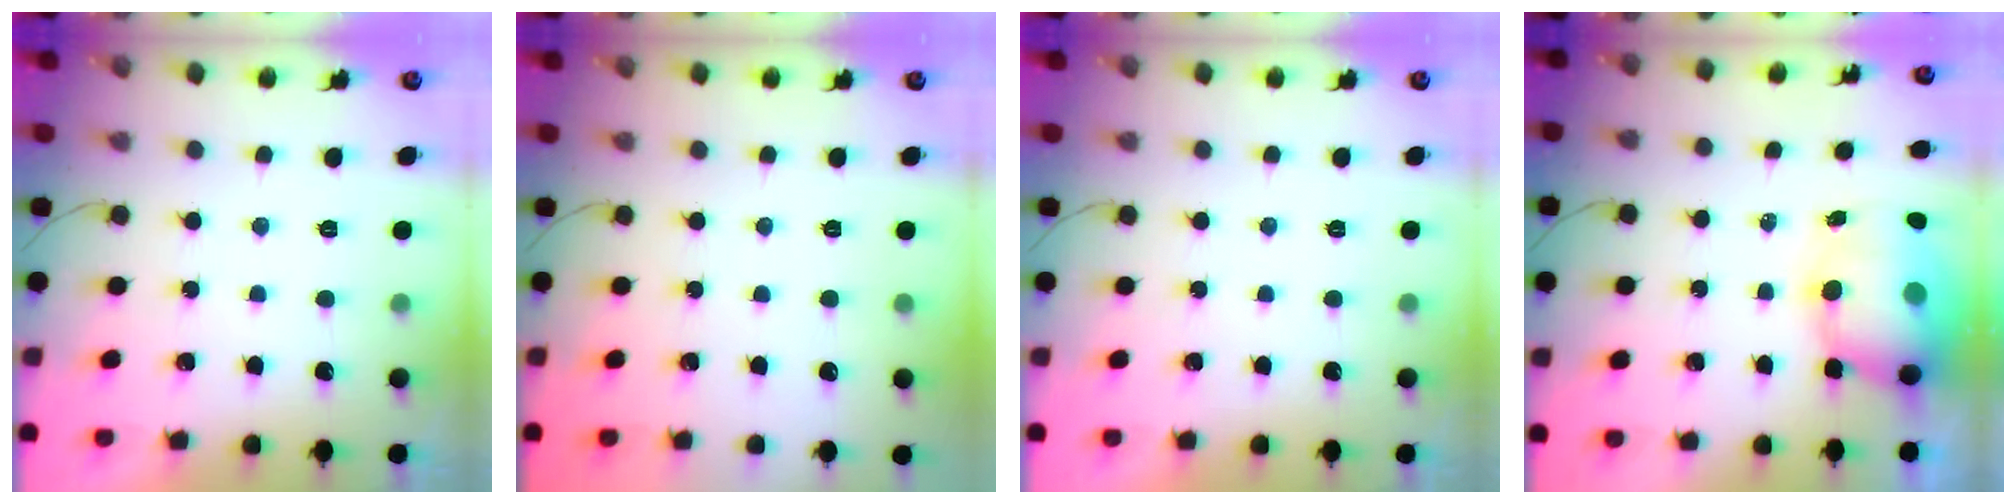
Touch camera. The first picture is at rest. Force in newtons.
{"total": 0.0}
{"total": 0.0}
{"total": 11.2, "press": 10.9, "slide": 2.5}